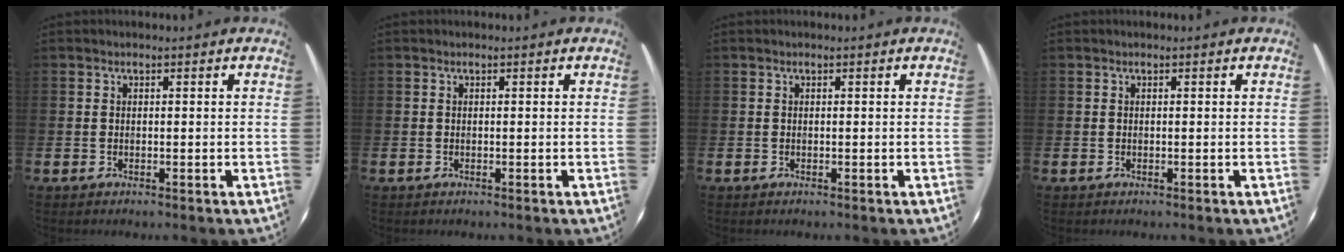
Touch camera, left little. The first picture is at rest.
{"total": 0.0}
{"total": 0.0}
{"total": 0.0}